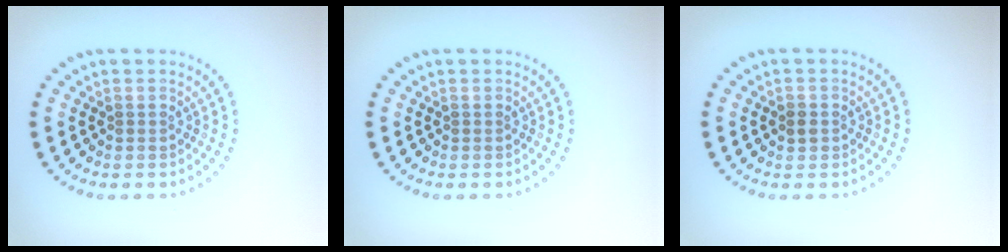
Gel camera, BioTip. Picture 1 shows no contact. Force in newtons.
{"total": 0.0}
{"total": 1.2, "press": 1.1, "slide": 0.3}